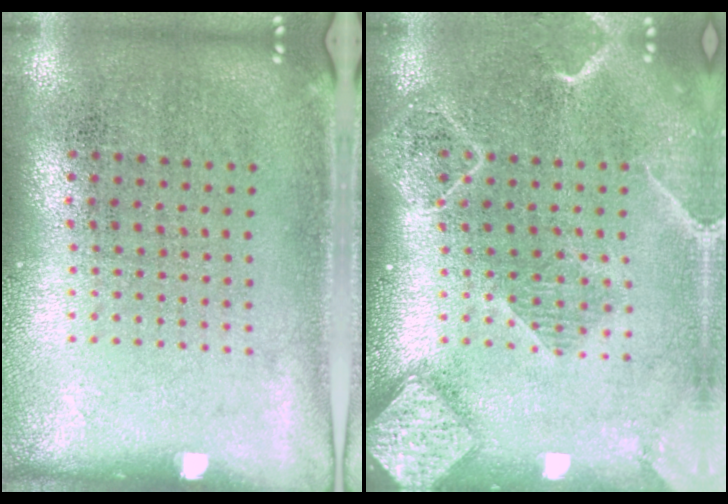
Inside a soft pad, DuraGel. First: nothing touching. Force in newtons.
{"total": 2.4, "press": 2.0, "slide": 1.2}